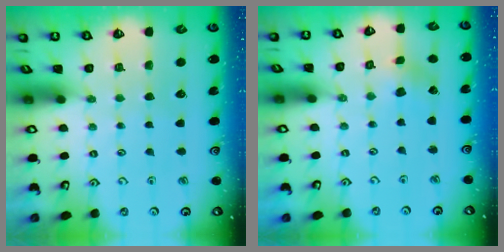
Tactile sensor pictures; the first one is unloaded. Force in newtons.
{"total": 1.8, "press": 1.7, "slide": 0.3}